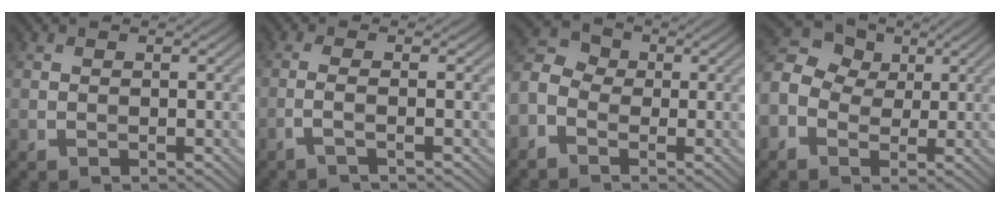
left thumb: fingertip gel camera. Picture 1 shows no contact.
{"total": 2.0, "force": [-1.0, -0.2, 1.7], "torque": [-0.037, 0.011, -0.031]}
{"total": 5.1, "force": [-2.1, 3.7, 2.8], "torque": [-0.080, 0.010, -0.061]}
{"total": 9.2, "force": [-0.1, 7.5, 5.3], "torque": [-0.145, 0.018, -0.016]}